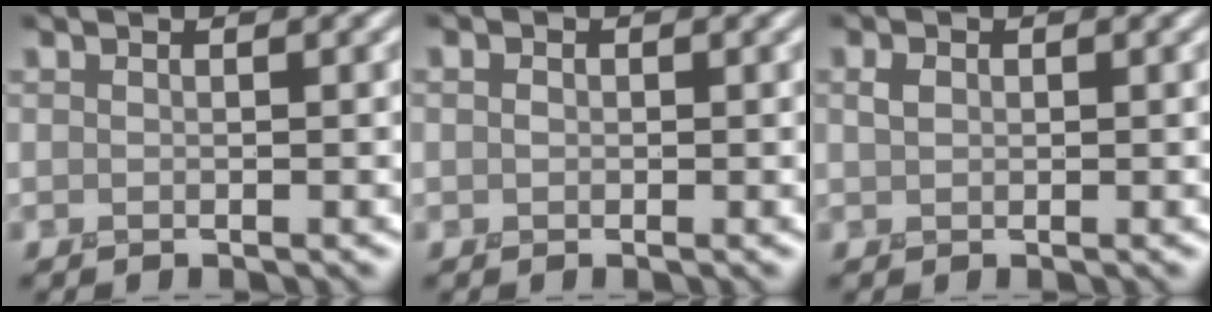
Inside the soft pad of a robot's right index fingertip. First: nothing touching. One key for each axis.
{"total": 0.8, "fx": -0.1, "fy": 0.8, "fz": 0.3, "tx": -0.004, "ty": 0.000, "tz": -0.009}
{"total": 0.9, "fx": 0.0, "fy": 0.7, "fz": 0.5, "tx": -0.012, "ty": 0.001, "tz": -0.003}